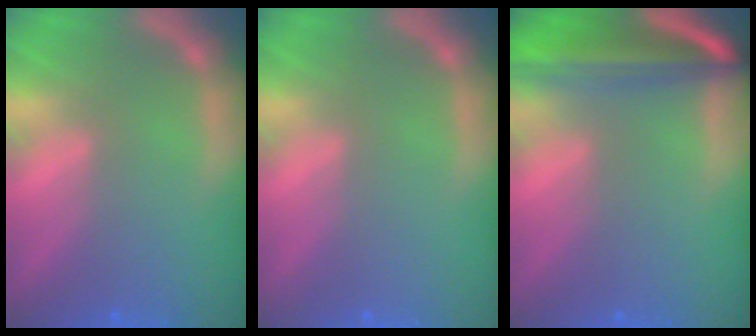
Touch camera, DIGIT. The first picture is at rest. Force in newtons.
{"total": 0.0}
{"total": 9.2}